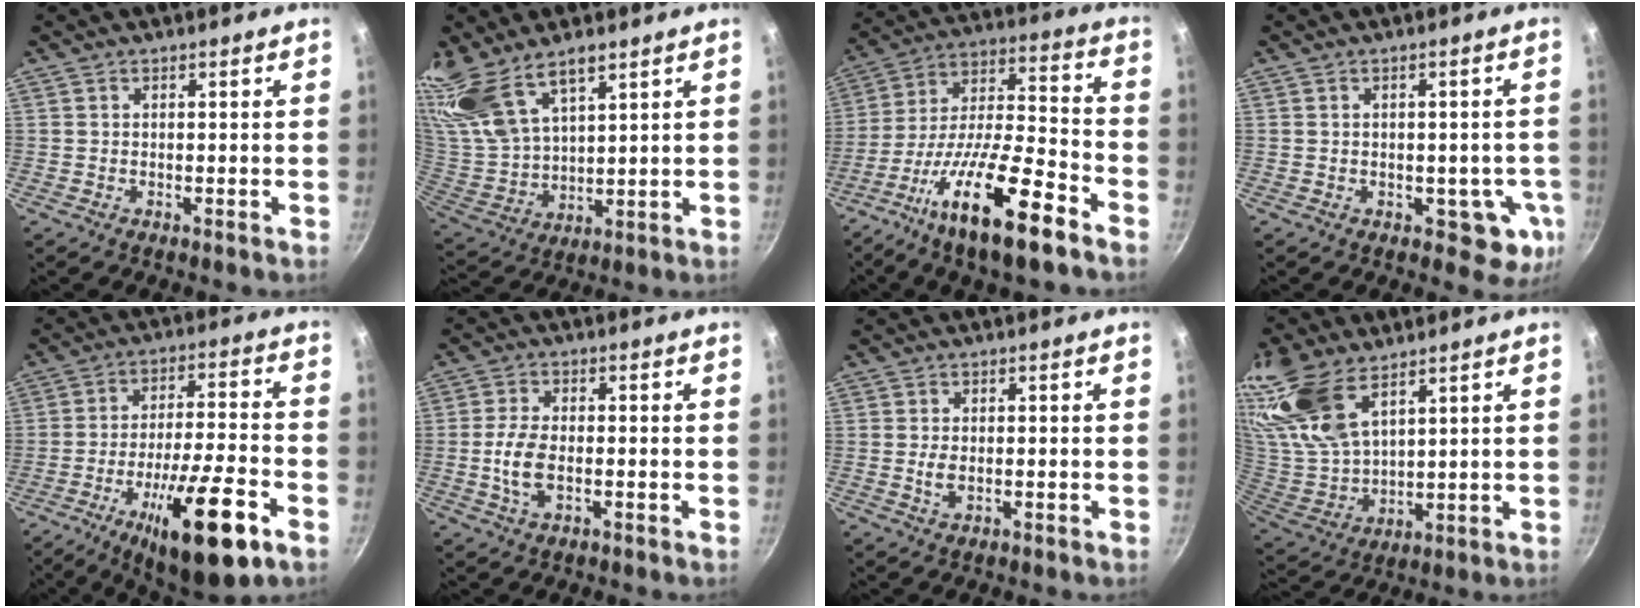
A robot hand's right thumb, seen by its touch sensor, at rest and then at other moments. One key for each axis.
{"total": 15.0, "fx": 10.7, "fy": 5.8, "fz": 8.7, "tx": -0.161, "ty": -0.055, "tz": 0.230}
{"total": 21.7, "fx": -12.0, "fy": 5.9, "fz": 17.0, "tx": -0.280, "ty": 0.059, "tz": -0.219}
{"total": 7.2, "fx": -1.7, "fy": 4.7, "fz": 5.2, "tx": -0.022, "ty": 0.009, "tz": -0.016}
{"total": 19.5, "fx": -9.3, "fy": 4.9, "fz": 16.5, "tx": -0.256, "ty": 0.035, "tz": -0.144}
{"total": 6.2, "fx": -1.3, "fy": 3.1, "fz": 5.3, "tx": -0.110, "ty": 0.010, "tz": -0.030}
{"total": 2.4, "fx": -0.3, "fy": 1.2, "fz": 2.0, "tx": -0.041, "ty": 0.002, "tz": -0.005}
{"total": 18.3, "fx": 11.5, "fy": 8.9, "fz": 11.2, "tx": -0.231, "ty": -0.037, "tz": 0.245}